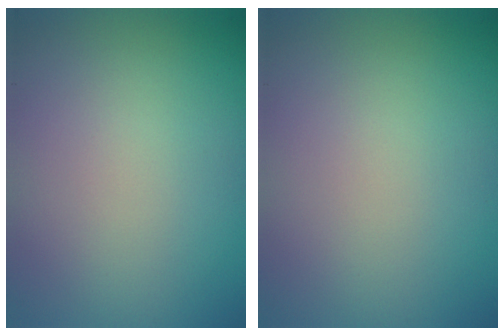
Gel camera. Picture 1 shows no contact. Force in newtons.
{"total": 0.0}